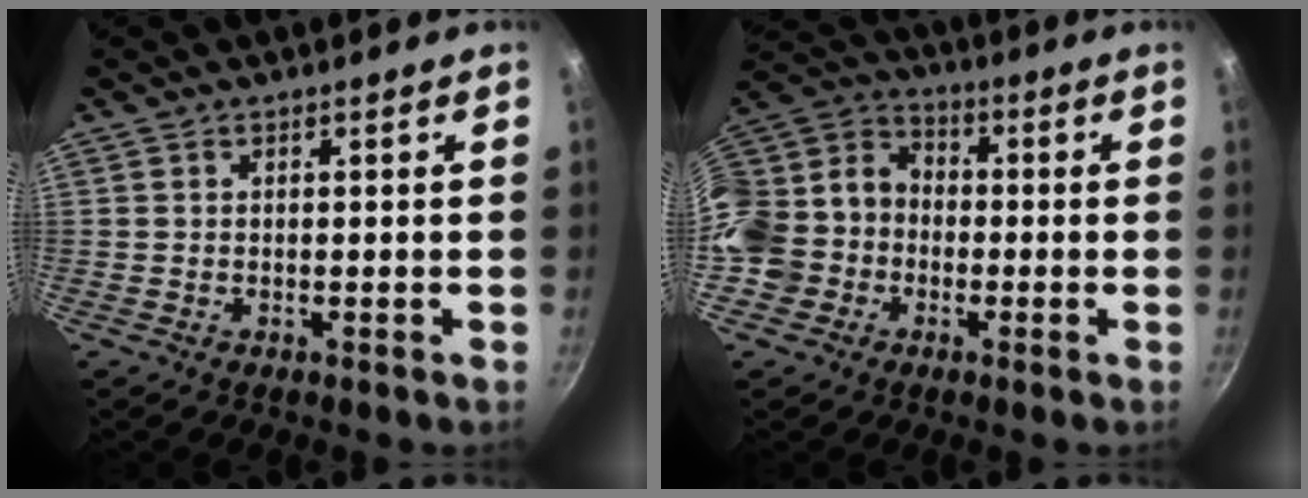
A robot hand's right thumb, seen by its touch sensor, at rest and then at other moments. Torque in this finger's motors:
{"motor_torque": [0.67, 2.42, 0.30, -0.20, 0.20]}